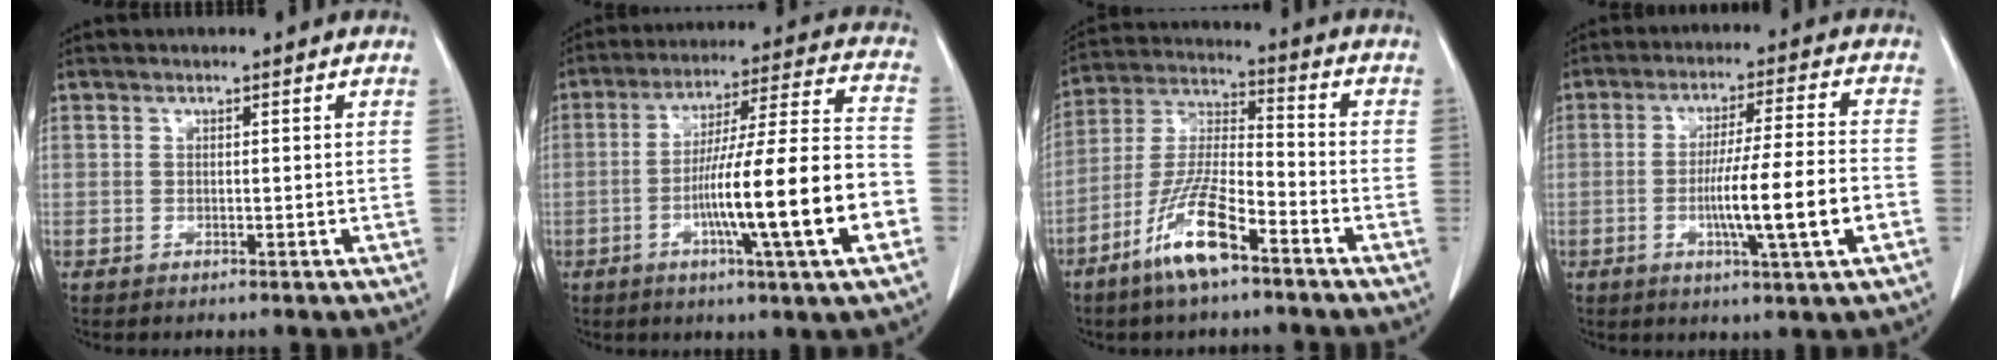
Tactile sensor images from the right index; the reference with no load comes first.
{"total": 18.8, "force": [-5.6, 0.0, 18.0], "torque": [-0.272, 0.005, -0.089]}
{"total": 11.2, "force": [-6.8, 2.0, 8.7], "torque": [-0.183, -0.012, -0.131]}
{"total": 11.5, "force": [-3.1, -0.3, 11.0], "torque": [-0.186, -0.005, -0.054]}